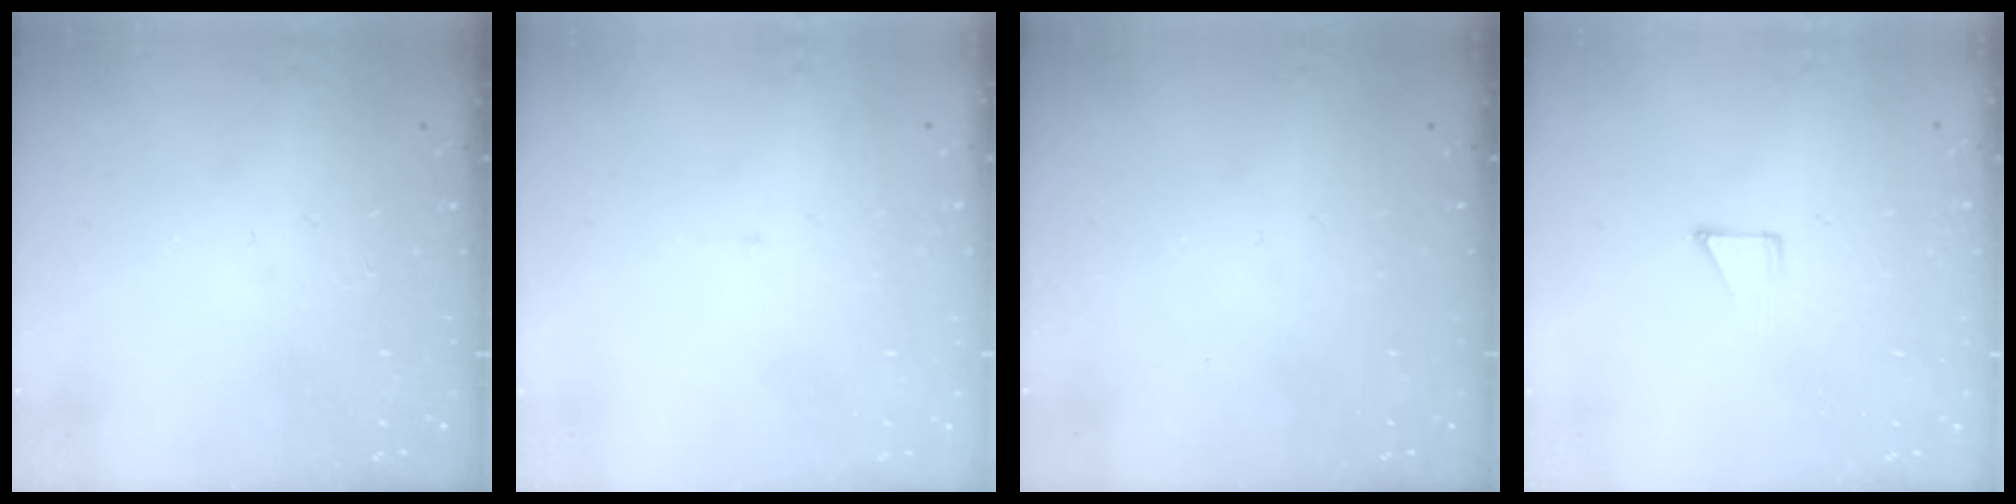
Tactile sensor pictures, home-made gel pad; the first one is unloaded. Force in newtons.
{"total": 3.0, "press": 3.0, "slide": 0.2}
{"total": 0.0}
{"total": 4.8, "press": 4.8, "slide": 0.2}